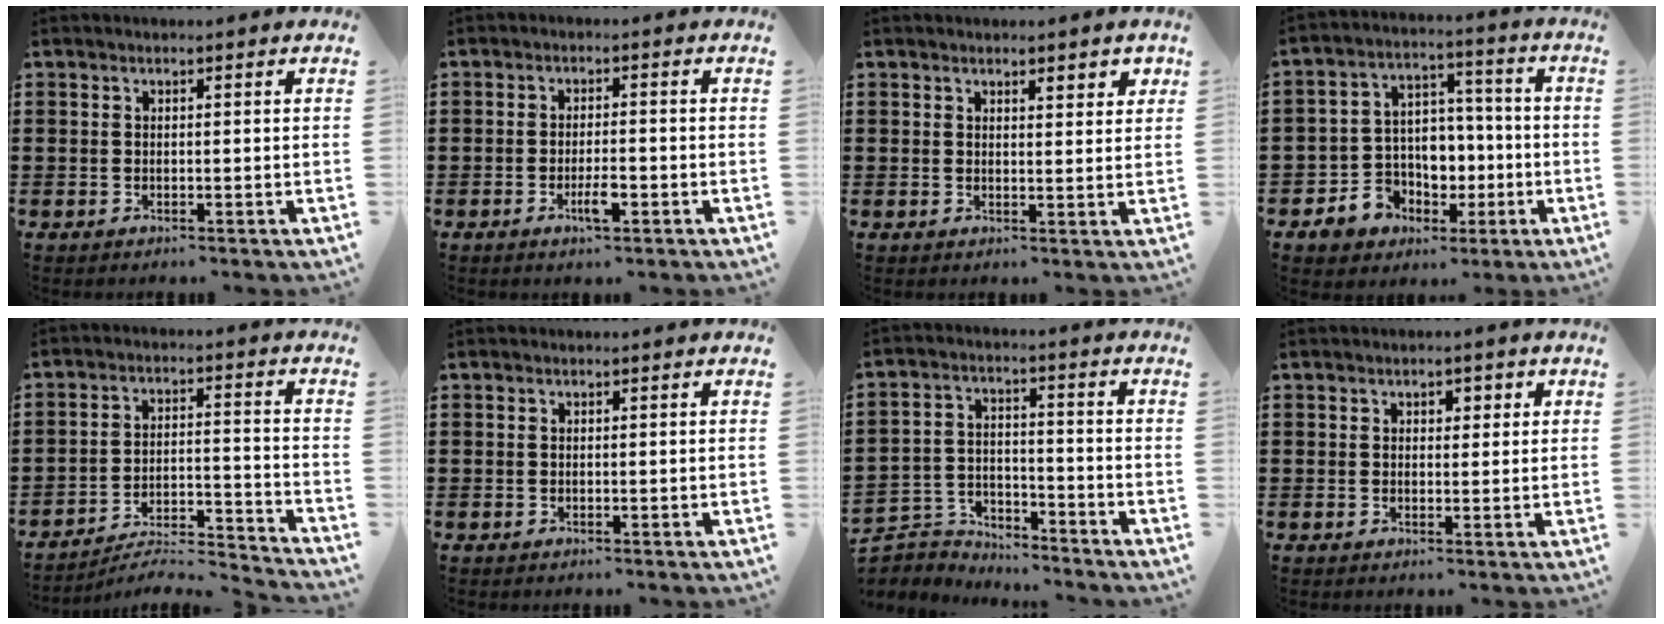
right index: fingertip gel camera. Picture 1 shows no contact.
{"total": 3.6, "force": [-1.6, 0.9, 3.0], "torque": [-0.057, 0.001, -0.030]}
{"total": 1.6, "force": [1.4, 0.6, 0.7], "torque": [-0.008, -0.001, 0.023]}
{"total": 7.7, "force": [-1.6, 7.3, 1.7], "torque": [-0.060, 0.010, -0.015]}
{"total": 4.6, "force": [-4.4, -0.1, 1.4], "torque": [-0.029, -0.016, -0.093]}
{"total": 0.0}
{"total": 5.4, "force": [-5.3, 1.1, -0.2], "torque": [-0.013, 0.008, -0.113]}
{"total": 1.4, "force": [0.4, 1.1, 0.8], "torque": [-0.010, 0.004, 0.002]}